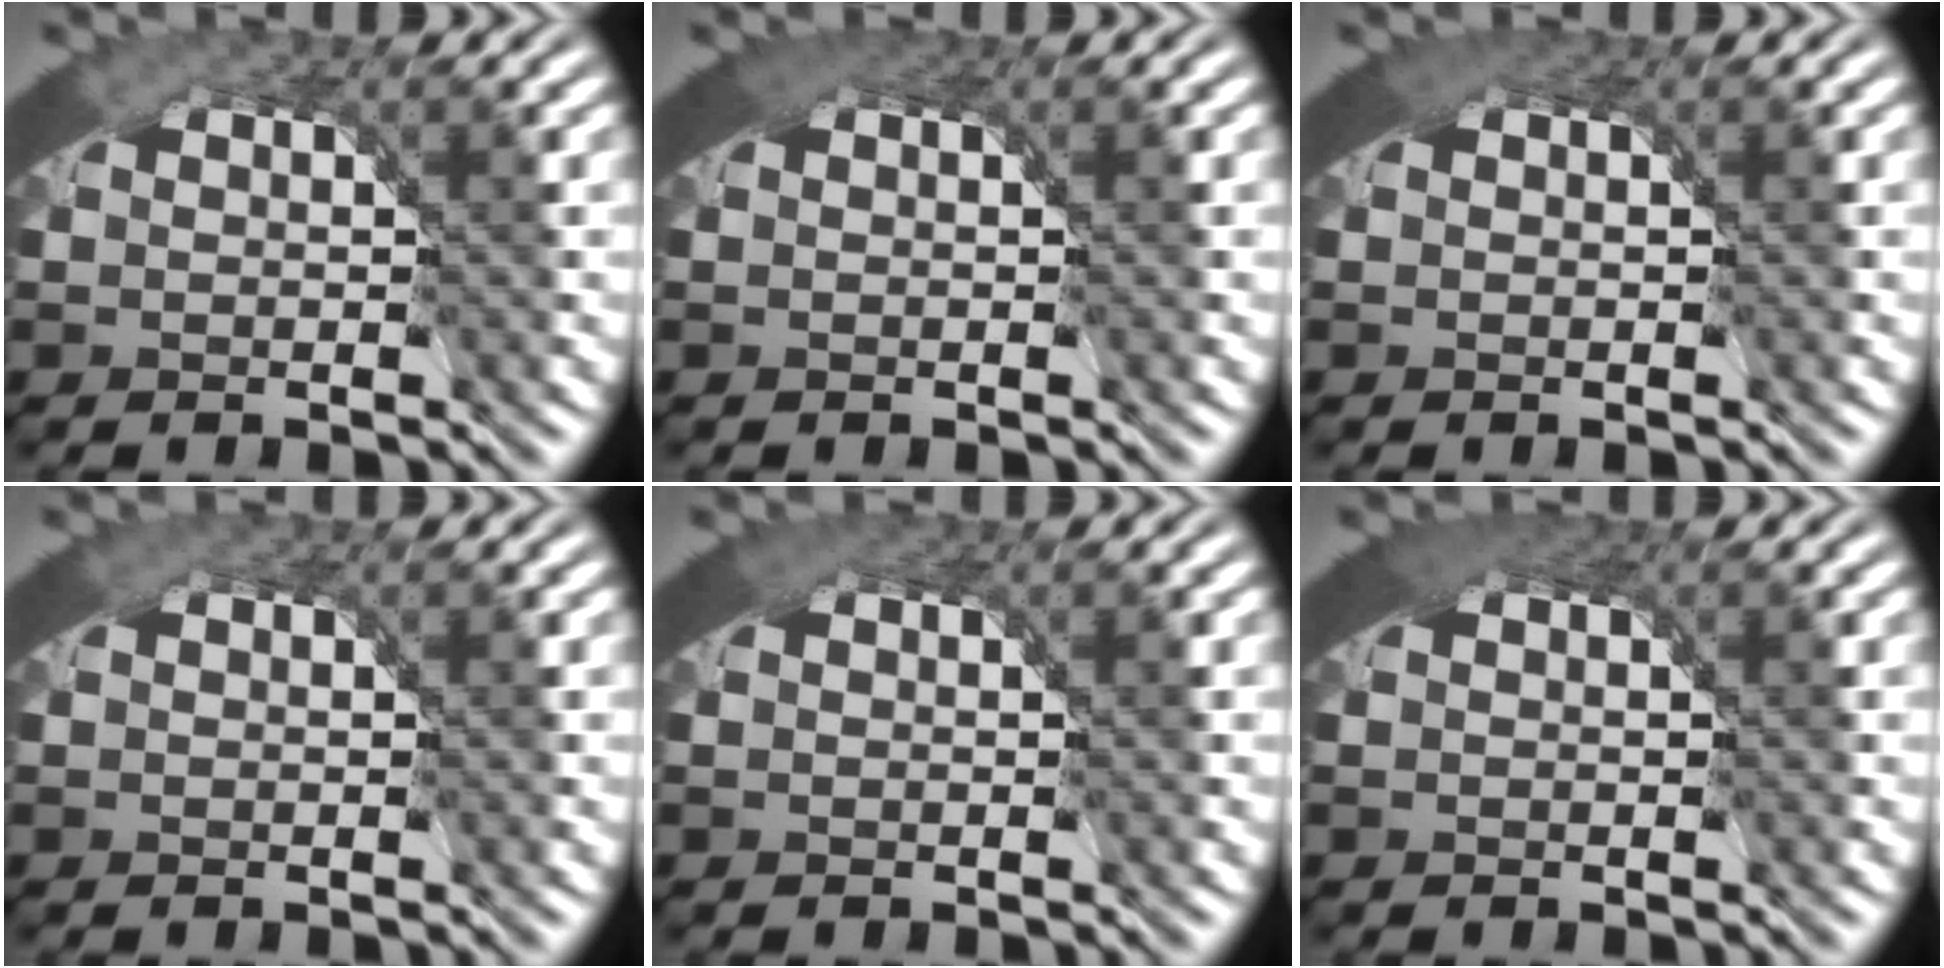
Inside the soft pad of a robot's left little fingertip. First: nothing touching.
{"total": 1.7, "force": [0.9, 1.0, 1.0], "torque": [-0.020, -0.004, 0.015]}
{"total": 1.4, "force": [0.8, 0.9, 0.8], "torque": [-0.016, -0.002, 0.013]}
{"total": 0.0}
{"total": 1.0, "force": [0.6, 0.7, 0.5], "torque": [-0.010, -0.002, 0.008]}
{"total": 2.2, "force": [1.0, 1.2, 1.6], "torque": [-0.029, -0.006, 0.017]}